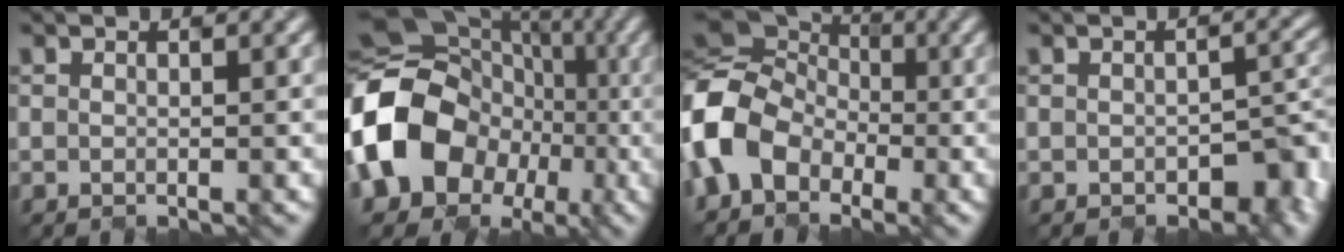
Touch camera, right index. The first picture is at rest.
{"total": 16.0, "force": [-4.0, 13.7, 7.3], "torque": [-0.178, -0.008, -0.089]}
{"total": 9.0, "force": [-3.2, 6.7, 5.1], "torque": [-0.119, 0.003, -0.067]}
{"total": 4.9, "force": [-1.9, 2.7, 3.6], "torque": [-0.038, -0.002, -0.010]}